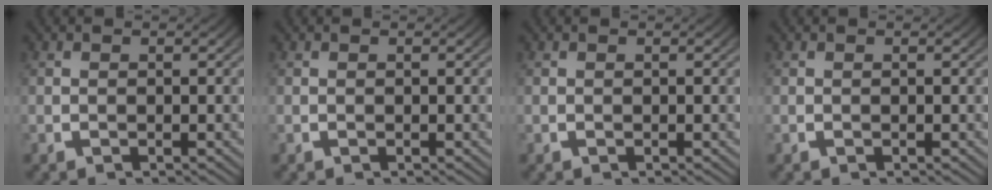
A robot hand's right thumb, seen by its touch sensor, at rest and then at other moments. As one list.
[{"total": 0.0}, {"total": 0.0}, {"total": 0.0}]